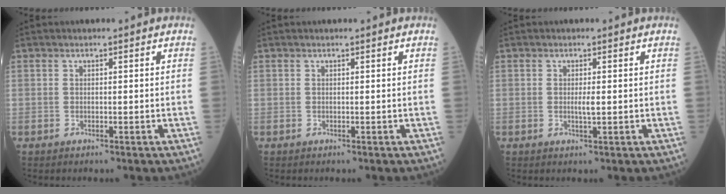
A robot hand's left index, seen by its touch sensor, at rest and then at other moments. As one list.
[{"total": 1.0, "force": [0.9, 0.0, 0.3], "torque": [-0.007, 0.008, 0.014]}, {"total": 1.4, "force": [0.2, 0.1, 1.4], "torque": [-0.030, -0.002, 0.003]}]